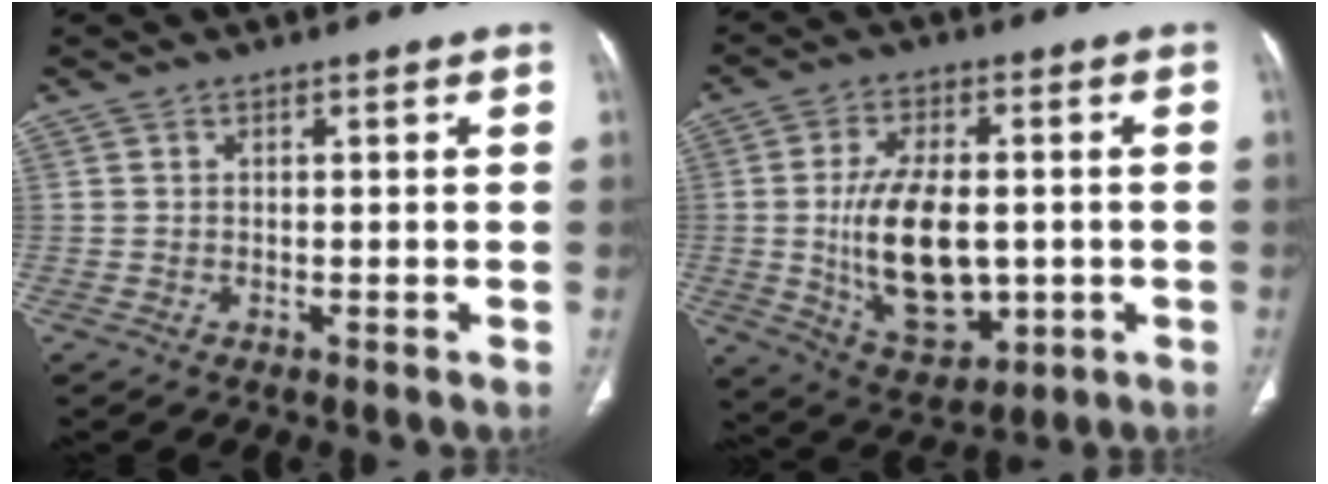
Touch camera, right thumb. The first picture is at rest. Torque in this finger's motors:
{"motor_torque": [3.55, 1.46, 1.82, -0.95, 0.68]}